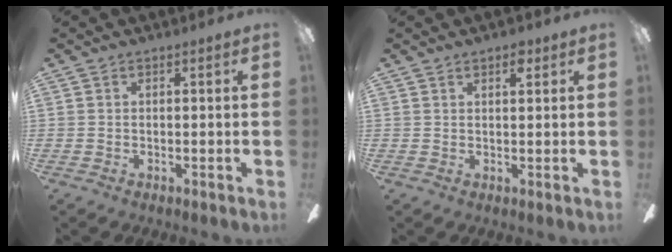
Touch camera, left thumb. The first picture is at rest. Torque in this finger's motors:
{"motor_torque": [-0.12, 0.00, -0.33, 0.24, 0.04]}